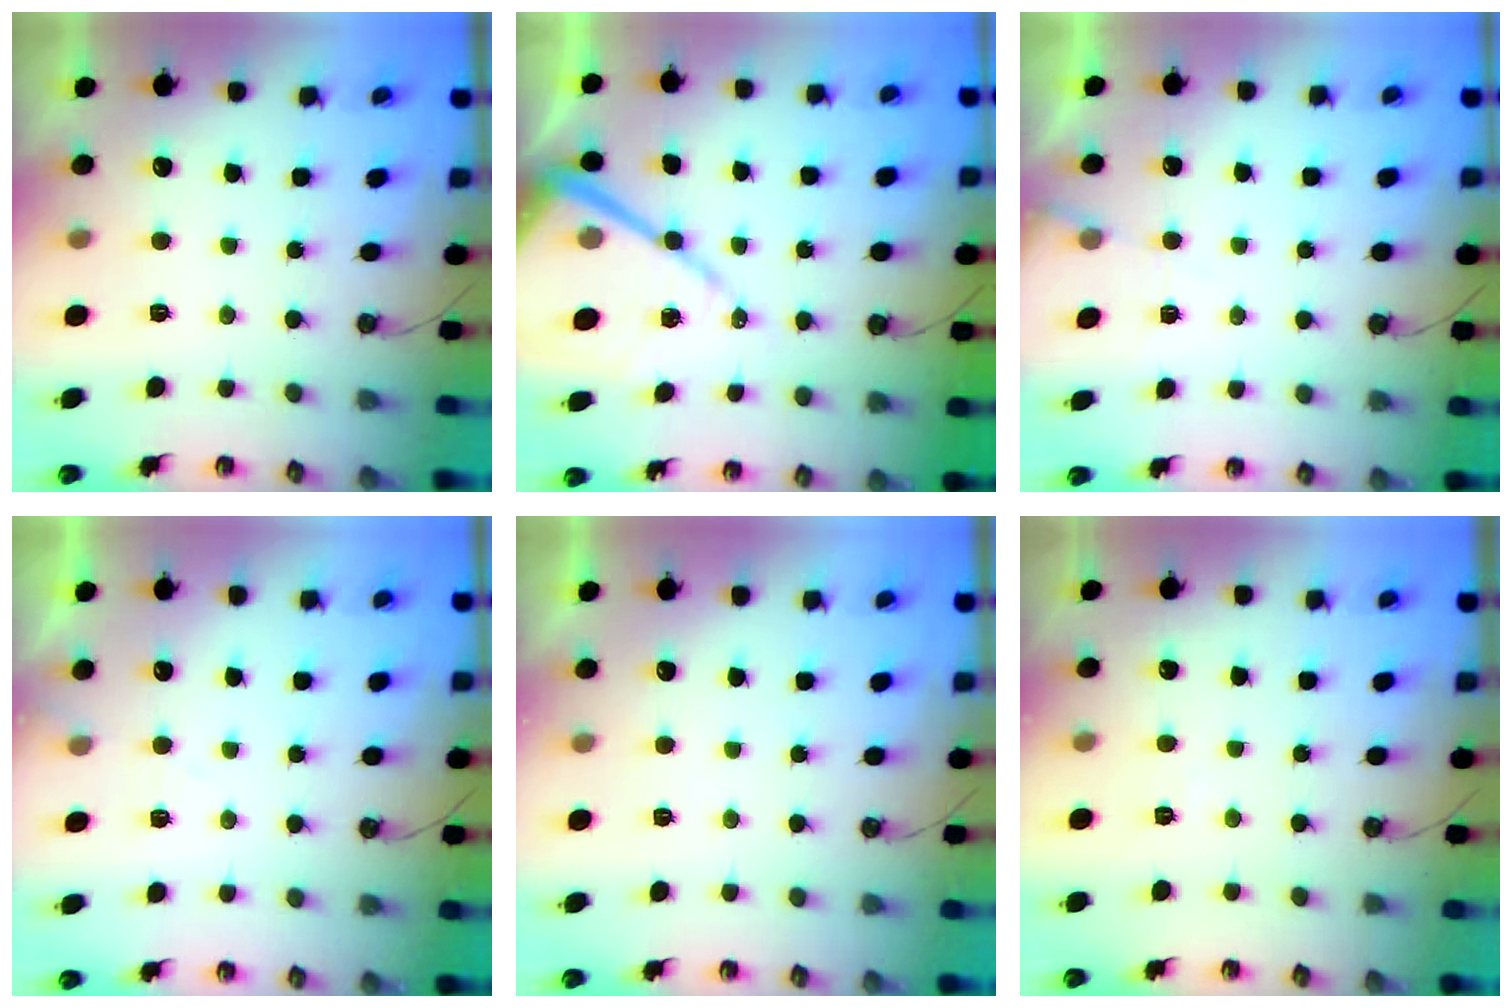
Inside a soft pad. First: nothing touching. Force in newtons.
{"total": 18.2, "press": 18.2, "slide": 1.6}
{"total": 4.2, "press": 4.1, "slide": 0.6}
{"total": 4.6, "press": 4.6, "slide": 0.7}
{"total": 2.2, "press": 2.2, "slide": 0.4}
{"total": 3.2, "press": 3.2, "slide": 0.5}